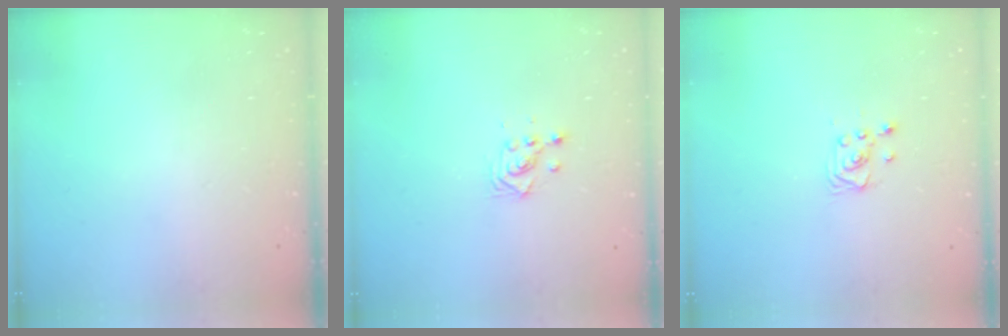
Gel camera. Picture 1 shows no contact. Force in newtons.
{"total": 2.9, "press": 2.9, "slide": 0.1}
{"total": 2.9, "press": 2.9, "slide": 0.4}